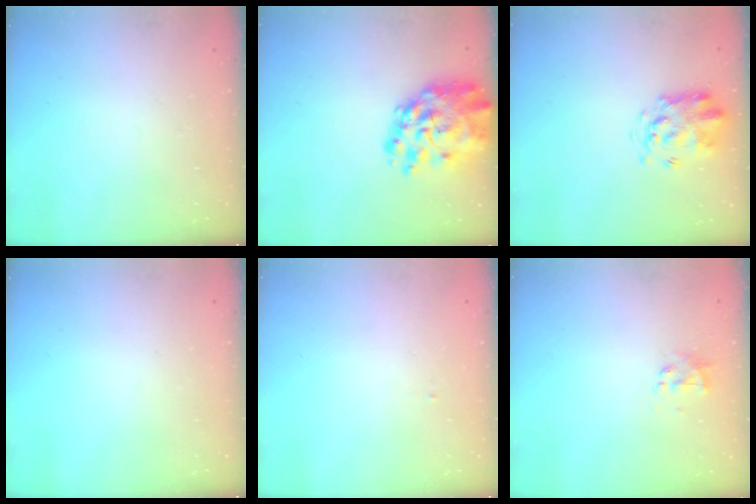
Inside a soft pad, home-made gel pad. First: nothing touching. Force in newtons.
{"total": 13.5, "press": 12.6, "slide": 4.7}
{"total": 3.4, "press": 3.3, "slide": 0.8}
{"total": 0.0}
{"total": 0.9, "press": 0.8, "slide": 0.3}
{"total": 2.3, "press": 2.2, "slide": 0.7}